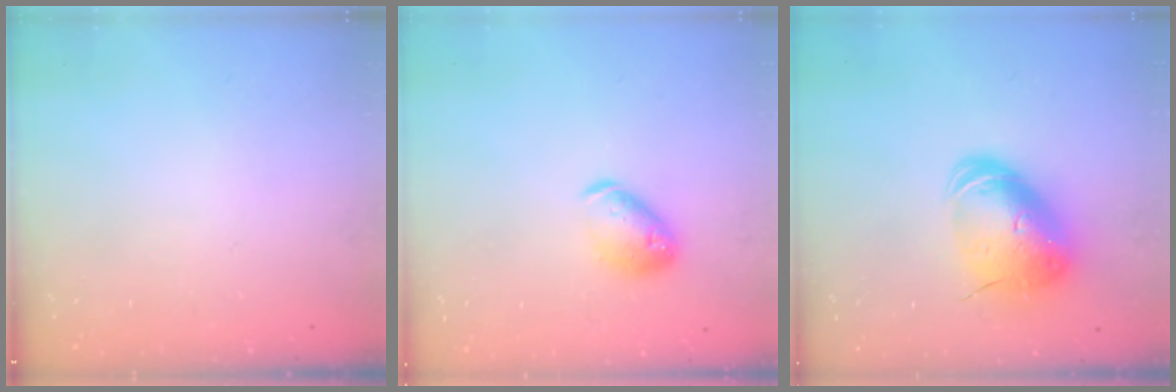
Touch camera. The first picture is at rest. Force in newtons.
{"total": 10.3, "press": 10.2, "slide": 1.5}
{"total": 13.0, "press": 12.8, "slide": 2.1}